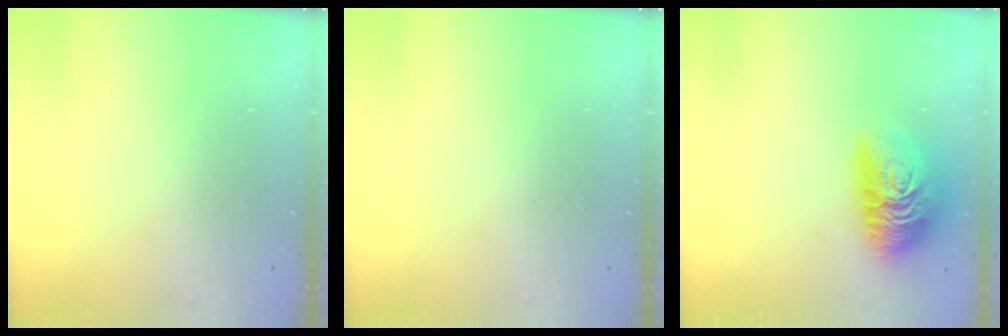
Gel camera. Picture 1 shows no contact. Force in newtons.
{"total": 0.0}
{"total": 16.9, "press": 16.9, "slide": 1.1}